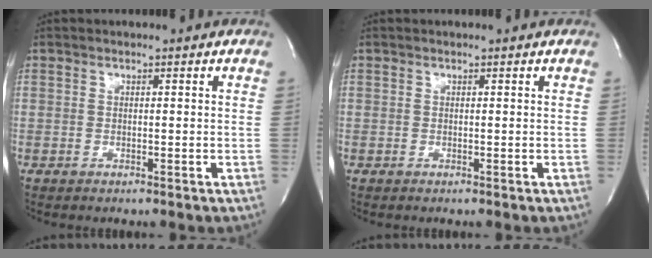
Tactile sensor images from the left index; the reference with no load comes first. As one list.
[{"total": 0.0}]